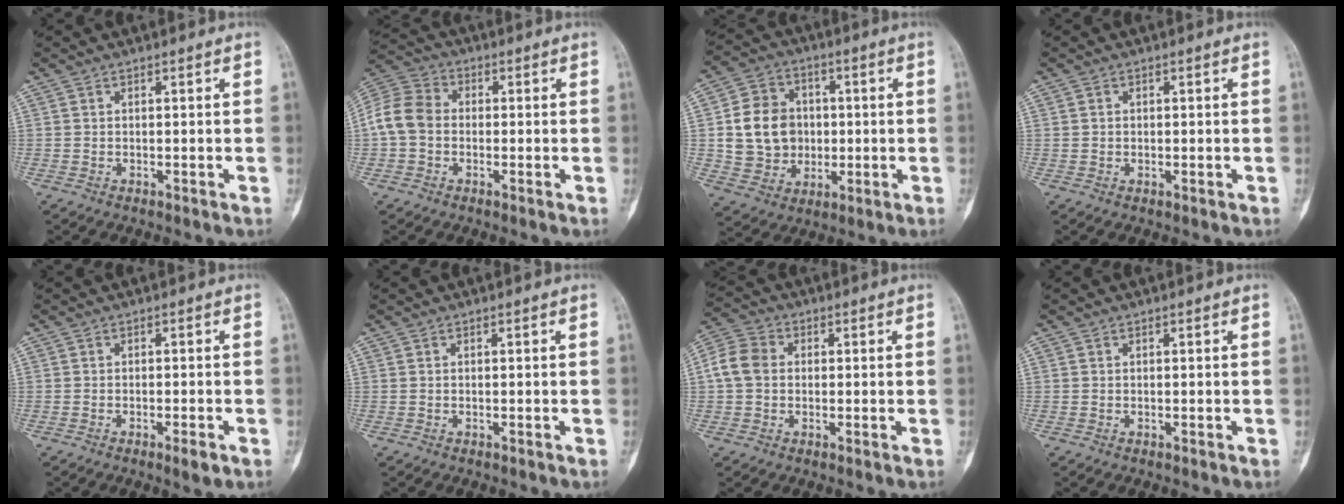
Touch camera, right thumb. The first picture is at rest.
{"total": 8.5, "force": [-1.0, 6.8, 5.1], "torque": [-0.095, 0.026, -0.036]}
{"total": 13.4, "force": [0.8, 11.5, 6.8], "torque": [-0.082, 0.012, 0.022]}
{"total": 0.7, "force": [0.2, 0.7, 0.2], "torque": [0.002, 0.003, 0.003]}
{"total": 2.4, "force": [-1.3, 0.5, 2.0], "torque": [-0.028, 0.000, -0.020]}
{"total": 0.0}
{"total": 6.6, "force": [0.0, 5.4, 3.9], "torque": [-0.076, 0.020, -0.011]}
{"total": 0.0}